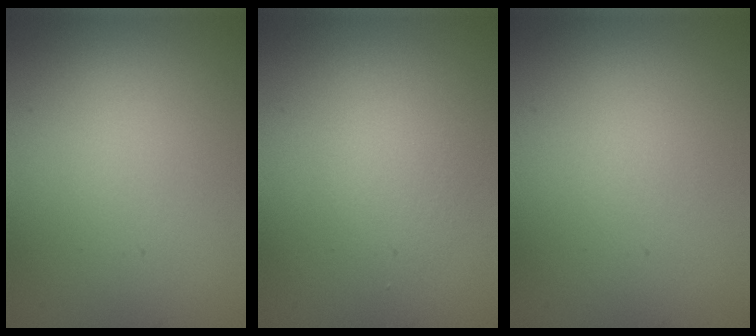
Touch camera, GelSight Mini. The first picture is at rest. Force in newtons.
{"total": 1.2, "press": 1.2, "slide": 0.0}
{"total": 0.0}